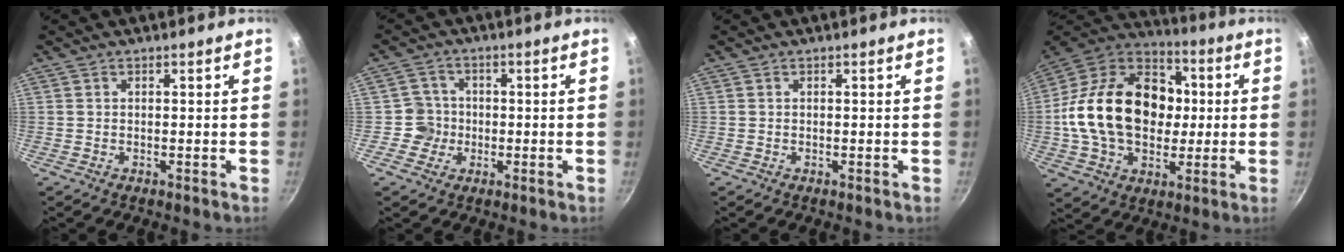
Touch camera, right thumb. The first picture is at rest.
{"total": 4.2, "force": [-0.9, 4.1, 0.2], "torque": [0.032, 0.011, -0.023]}
{"total": 0.0}
{"total": 25.4, "force": [0.7, 18.3, 17.6], "torque": [-0.272, 0.032, 0.005]}